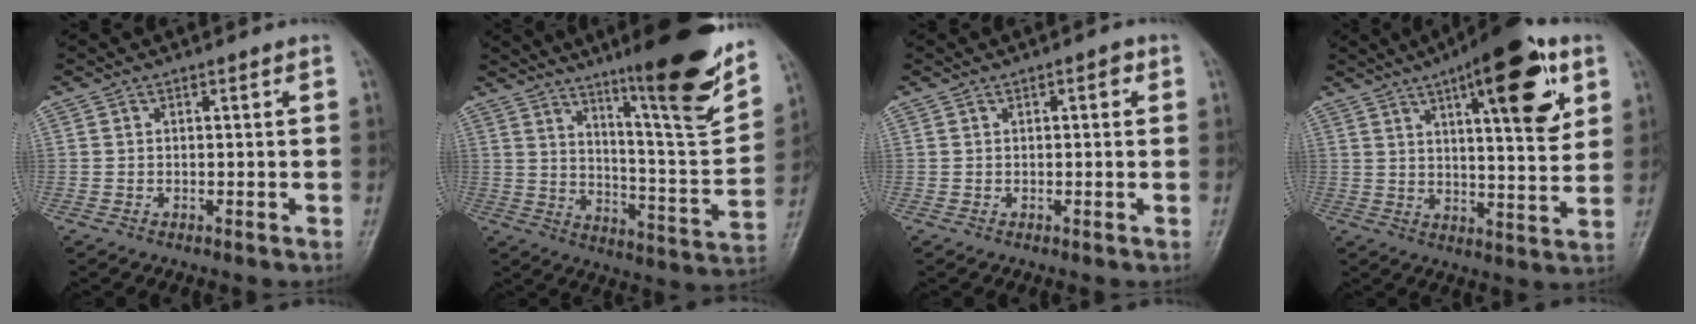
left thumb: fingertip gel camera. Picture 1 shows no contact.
{"total": 21.4, "force": [13.9, 3.0, 16.0], "torque": [-0.201, -0.070, 0.218]}
{"total": 1.9, "force": [0.6, 0.9, 1.5], "torque": [-0.013, 0.004, 0.004]}
{"total": 18.7, "force": [8.5, 5.6, 15.6], "torque": [-0.196, -0.027, 0.120]}